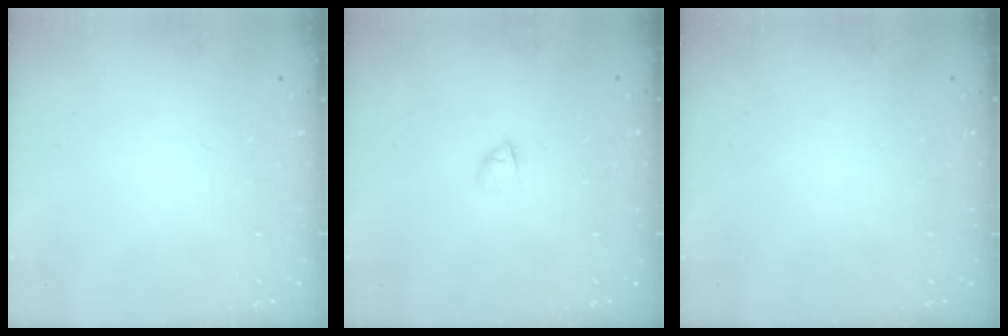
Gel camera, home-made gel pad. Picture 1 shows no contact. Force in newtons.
{"total": 2.8, "press": 2.7, "slide": 0.7}
{"total": 0.0}